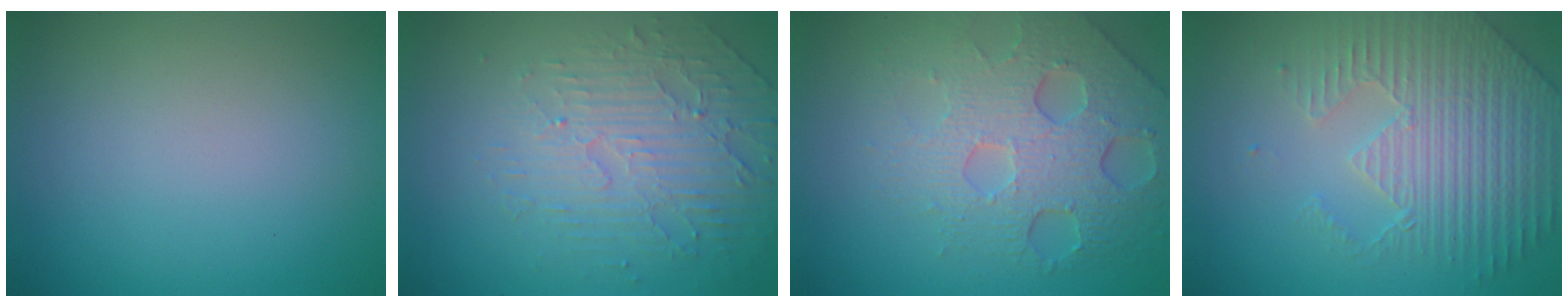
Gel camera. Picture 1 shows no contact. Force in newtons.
{"total": 5.1, "press": 3.5, "slide": 3.7}
{"total": 6.9, "press": 4.9, "slide": 4.9}
{"total": 4.3, "press": 4.2, "slide": 1.1}